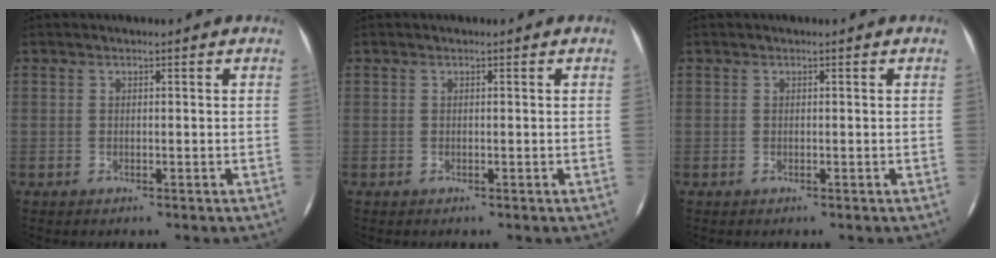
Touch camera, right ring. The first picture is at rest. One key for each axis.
{"total": 0.0}
{"total": 0.0}